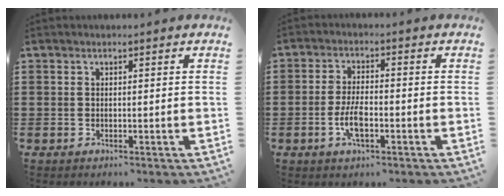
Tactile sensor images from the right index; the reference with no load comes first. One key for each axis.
{"total": 4.8, "fx": -1.7, "fy": 1.9, "fz": 4.1, "tx": -0.091, "ty": 0.001, "tz": -0.035}